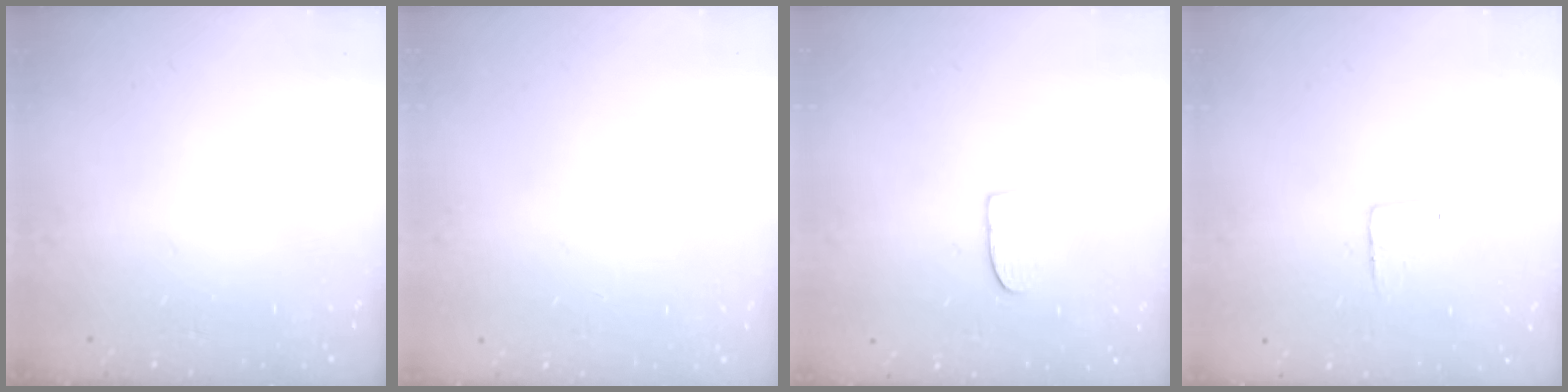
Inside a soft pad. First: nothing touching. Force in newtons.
{"total": 0.0}
{"total": 7.3, "press": 7.2, "slide": 0.5}
{"total": 5.3, "press": 5.3, "slide": 0.4}